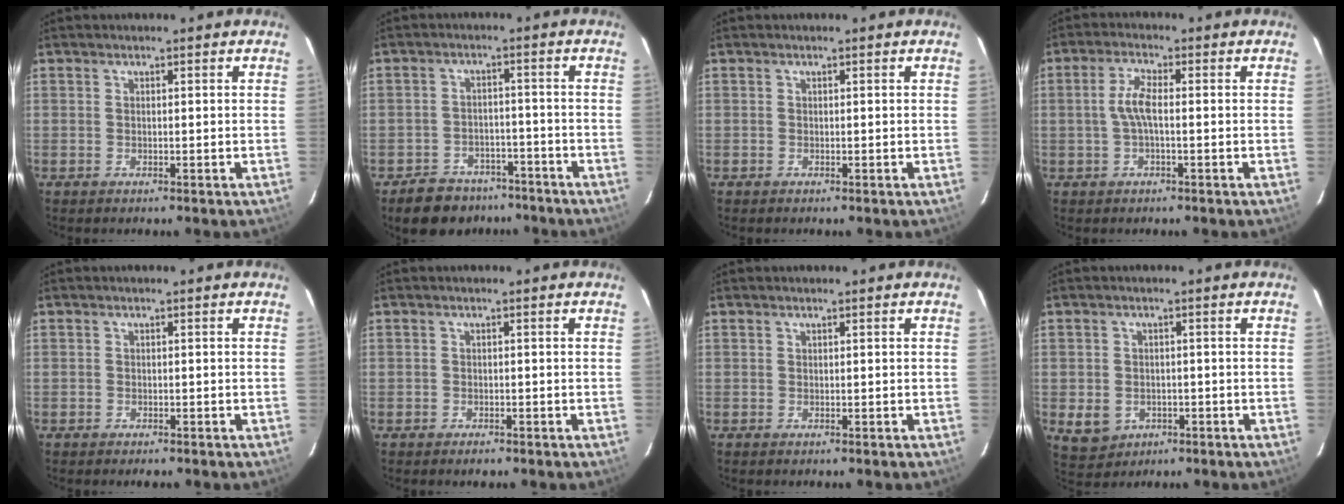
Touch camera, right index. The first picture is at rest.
{"total": 10.1, "force": [-7.8, 5.9, 2.4], "torque": [-0.066, 0.016, -0.100]}
{"total": 0.0}
{"total": 4.1, "force": [-0.3, 0.9, 4.0], "torque": [-0.083, 0.006, -0.006]}
{"total": 1.4, "force": [-1.1, 0.8, 0.4], "torque": [-0.014, 0.000, -0.017]}
{"total": 1.7, "force": [-1.3, 1.0, 0.5], "torque": [-0.016, 0.000, -0.021]}
{"total": 0.0}
{"total": 5.7, "force": [-1.9, 4.8, 2.4], "torque": [-0.062, 0.000, -0.014]}